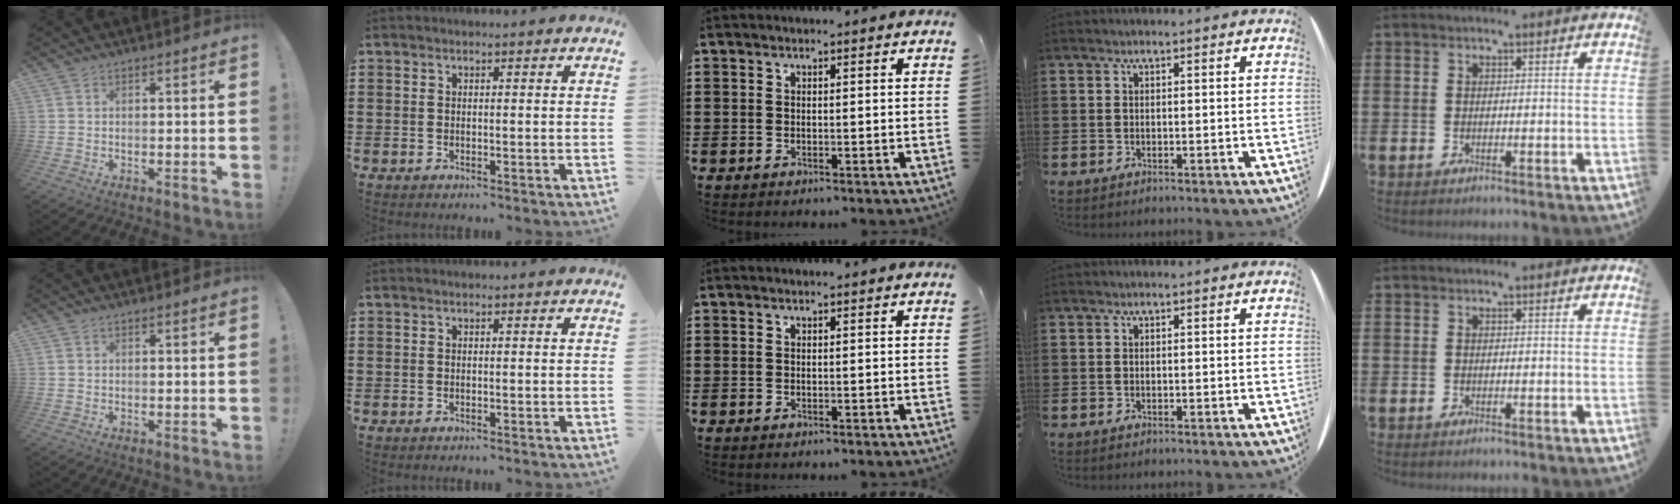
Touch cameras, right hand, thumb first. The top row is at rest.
{}